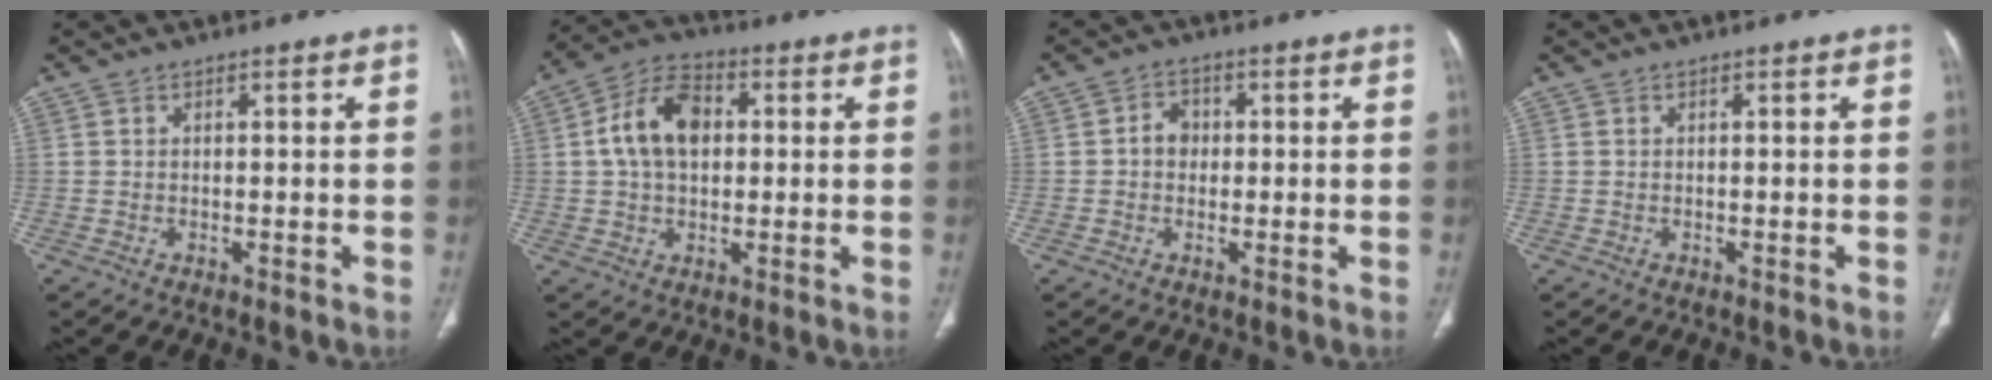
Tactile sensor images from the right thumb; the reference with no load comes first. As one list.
[{"total": 11.5, "force": [1.7, 7.6, 8.4], "torque": [-0.140, 0.020, 0.023]}, {"total": 3.4, "force": [0.0, 2.9, 1.8], "torque": [-0.015, 0.012, -0.008]}, {"total": 0.0}]